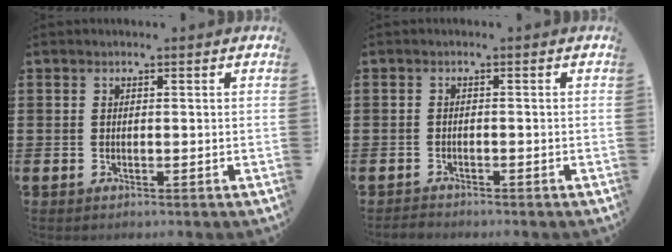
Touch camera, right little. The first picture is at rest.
{"total": 0.8, "force": [-0.8, 0.1, 0.0], "torque": [-0.002, 0.000, -0.018]}